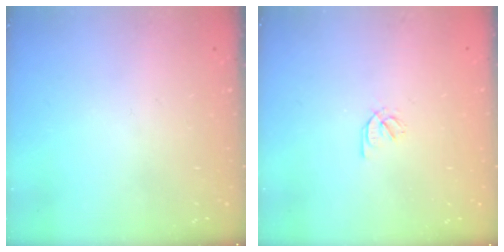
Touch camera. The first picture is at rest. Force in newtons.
{"total": 2.1, "press": 1.9, "slide": 0.8}